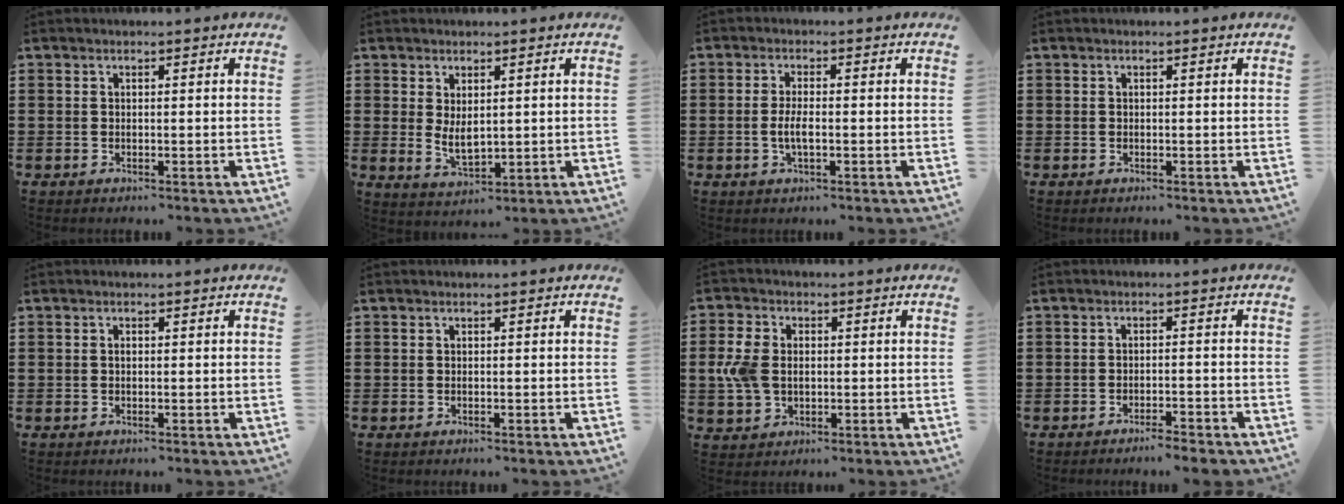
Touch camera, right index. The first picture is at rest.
{"total": 3.5, "force": [0.7, 1.7, 3.0], "torque": [-0.050, 0.001, 0.012]}
{"total": 3.1, "force": [-0.6, 0.9, 2.9], "torque": [-0.064, -0.003, -0.016]}
{"total": 0.0}
{"total": 0.5, "force": [0.0, 0.3, 0.4], "torque": [-0.011, -0.002, 0.001]}
{"total": 0.0}
{"total": 5.9, "force": [0.0, 4.3, 4.0], "torque": [-0.121, 0.002, -0.010]}
{"total": 2.3, "force": [-2.2, -0.1, 0.8], "torque": [-0.014, 0.000, -0.043]}